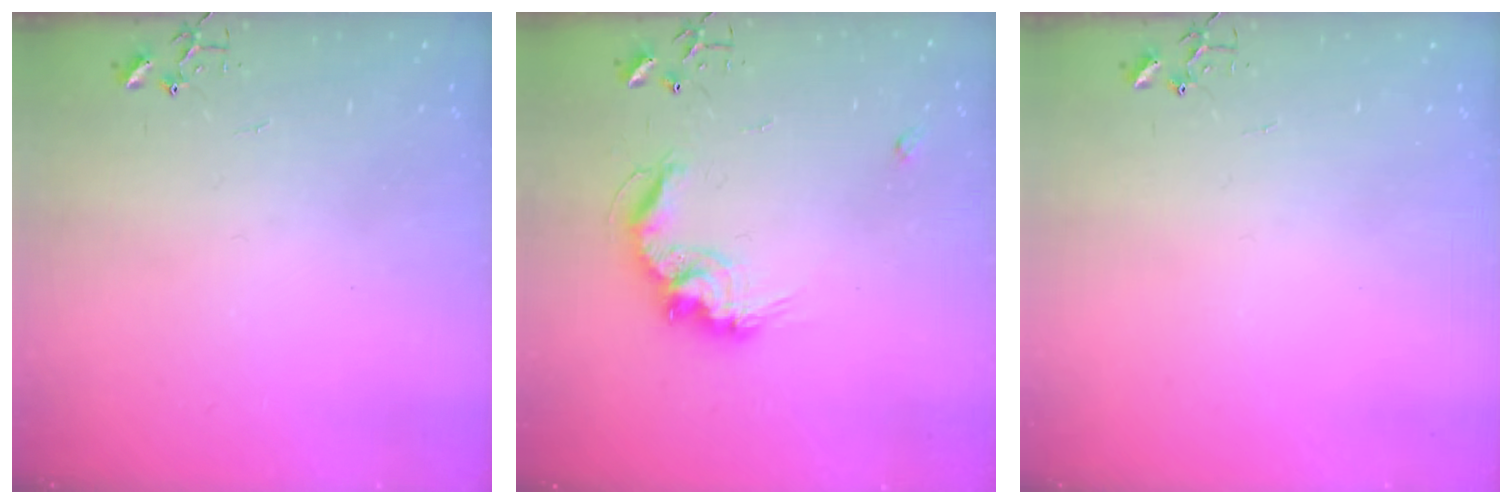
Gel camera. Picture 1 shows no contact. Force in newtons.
{"total": 12.6, "press": 12.6, "slide": 0.4}
{"total": 0.0}